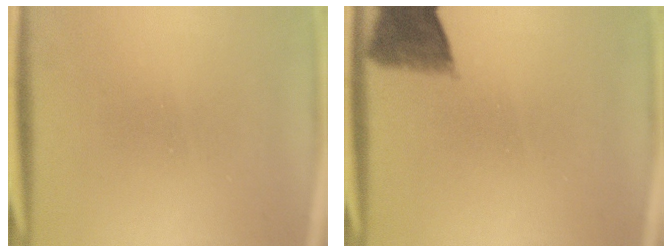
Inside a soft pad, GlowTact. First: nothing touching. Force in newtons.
{"total": 5.5}